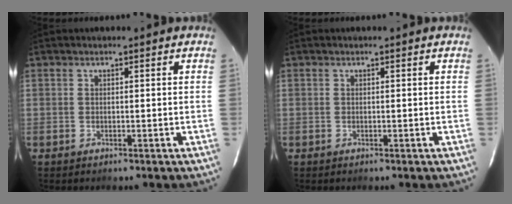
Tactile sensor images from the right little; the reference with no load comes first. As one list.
[{"total": 0.0}]